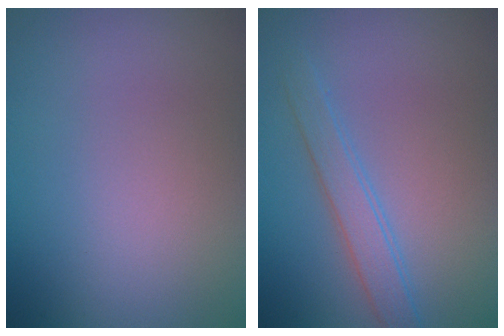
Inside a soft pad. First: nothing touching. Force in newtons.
{"total": 2.3, "press": 2.3, "slide": 0.0}